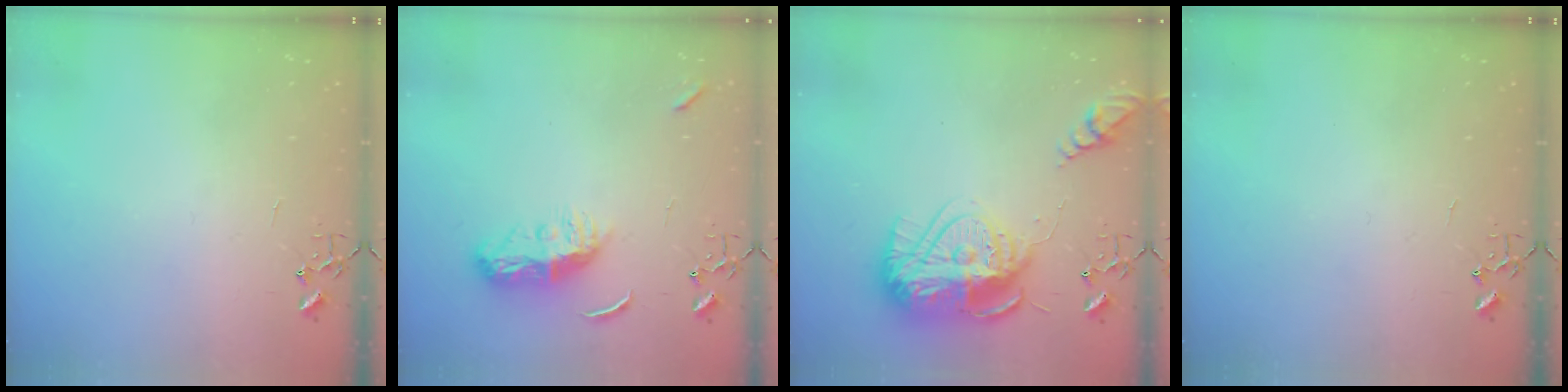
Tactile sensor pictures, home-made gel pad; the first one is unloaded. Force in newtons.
{"total": 9.1, "press": 9.1, "slide": 0.8}
{"total": 18.9, "press": 18.9, "slide": 1.6}
{"total": 0.0}